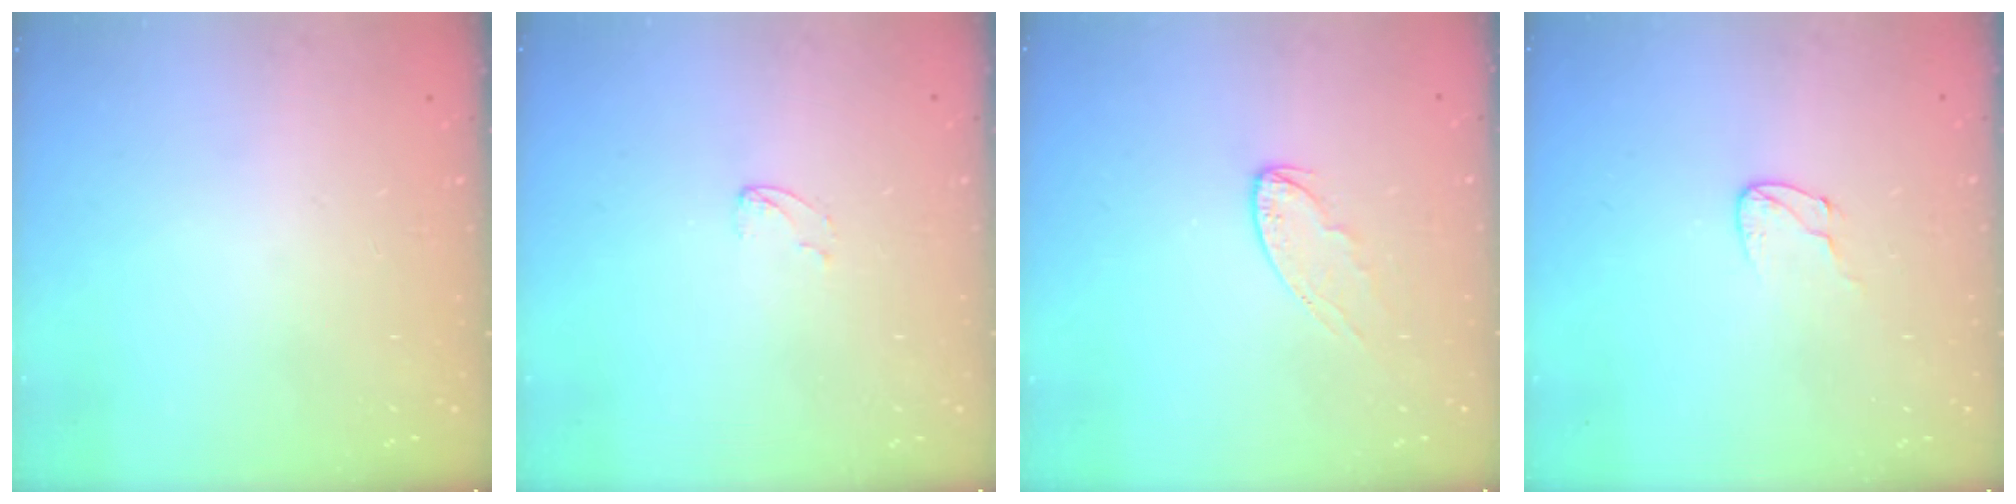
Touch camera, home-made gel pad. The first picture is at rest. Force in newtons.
{"total": 2.4, "press": 2.4, "slide": 0.2}
{"total": 5.9, "press": 5.9, "slide": 0.4}
{"total": 5.0, "press": 5.0, "slide": 0.4}